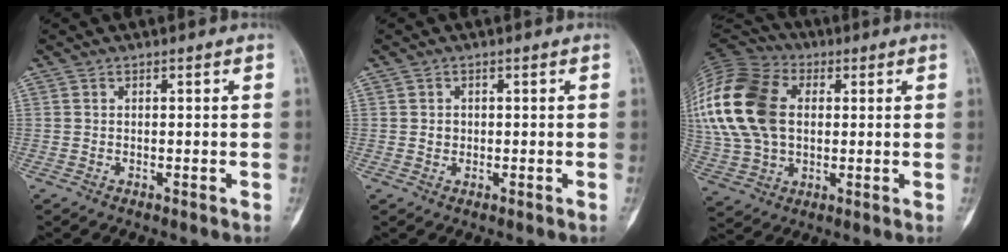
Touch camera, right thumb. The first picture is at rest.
{"total": 1.3, "force": [0.0, 1.2, 0.5], "torque": [-0.005, 0.003, 0.002]}
{"total": 24.5, "force": [4.0, 16.6, 17.5], "torque": [-0.392, 0.021, 0.075]}